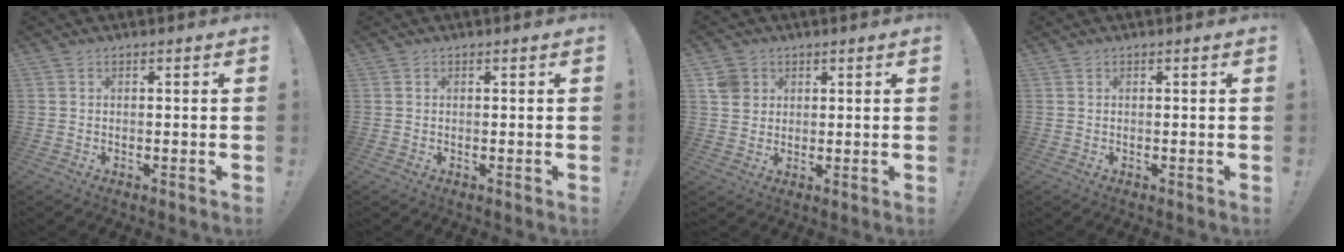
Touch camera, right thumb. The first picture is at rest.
{"total": 0.0}
{"total": 5.7, "force": [2.2, 5.0, 1.6], "torque": [-0.020, -0.003, 0.045]}
{"total": 0.0}